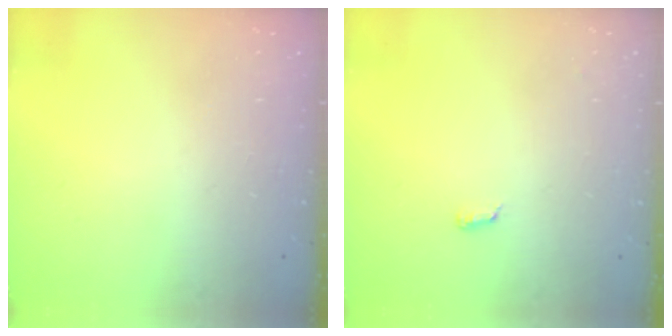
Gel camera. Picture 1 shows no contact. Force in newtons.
{"total": 6.4, "press": 3.8, "slide": 5.1}